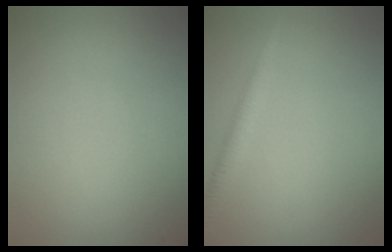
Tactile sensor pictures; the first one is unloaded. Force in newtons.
{"total": 2.3, "press": 2.3, "slide": 0.1}